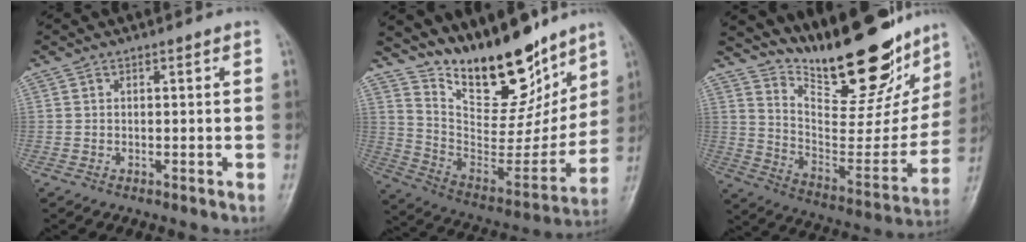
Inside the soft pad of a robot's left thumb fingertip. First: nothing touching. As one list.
[{"total": 23.1, "force": [17.2, 9.4, 12.1], "torque": [-0.140, -0.102, 0.295]}, {"total": 26.7, "force": [20.8, 8.7, 14.4], "torque": [-0.175, -0.116, 0.317]}]